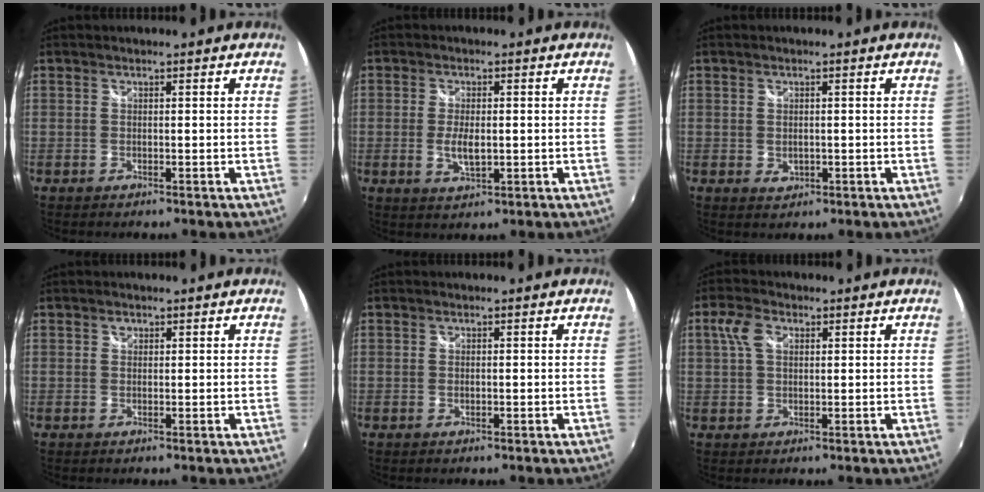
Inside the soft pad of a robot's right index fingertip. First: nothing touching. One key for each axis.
{"total": 4.4, "fx": -0.5, "fy": 2.0, "fz": 3.9, "tx": -0.073, "ty": -0.009, "tz": -0.007}
{"total": 2.2, "fx": -0.1, "fy": 1.7, "fz": 1.4, "tx": -0.023, "ty": -0.003, "tz": 0.000}
{"total": 0.9, "fx": 0.4, "fy": 0.7, "fz": 0.2, "tx": -0.002, "ty": 0.003, "tz": 0.005}
{"total": 0.5, "fx": 0.0, "fy": 0.4, "fz": 0.4, "tx": -0.007, "ty": -0.002, "tz": 0.000}
{"total": 4.6, "fx": 1.4, "fy": 2.7, "fz": 3.4, "tx": -0.070, "ty": 0.013, "tz": 0.027}